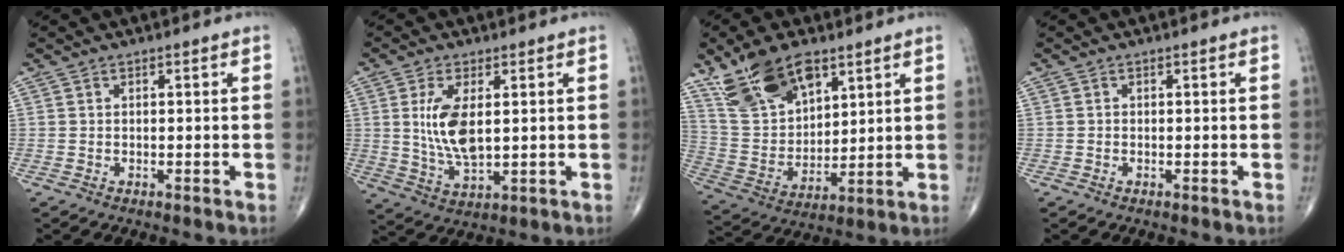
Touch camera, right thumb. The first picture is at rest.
{"total": 9.3, "force": [1.6, 4.1, 8.1], "torque": [-0.158, -0.015, 0.040]}
{"total": 16.0, "force": [9.9, 8.0, 9.7], "torque": [-0.153, -0.035, 0.201]}
{"total": 0.0}